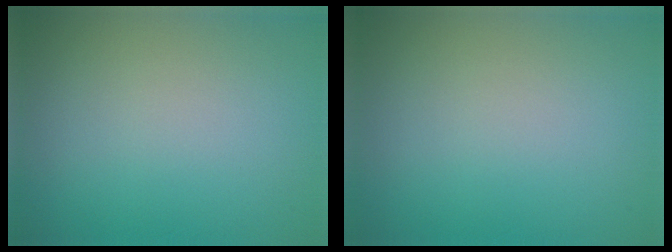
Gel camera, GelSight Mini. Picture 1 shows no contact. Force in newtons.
{"total": 0.0}